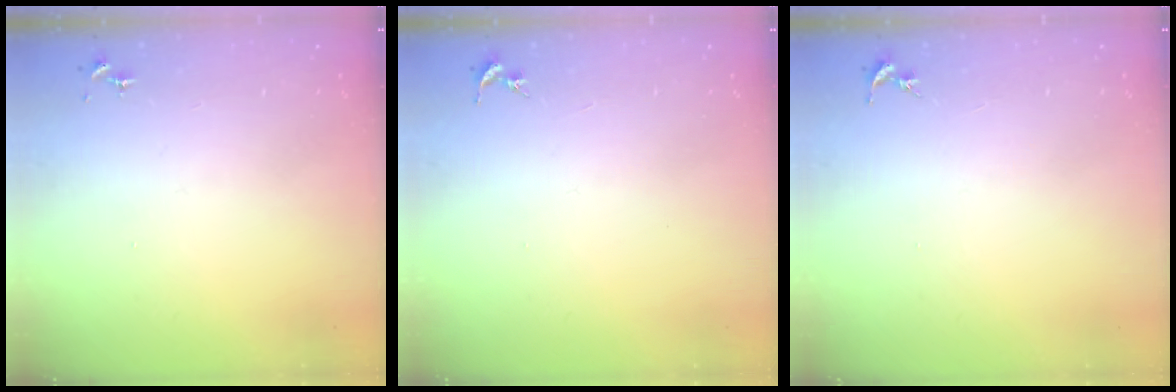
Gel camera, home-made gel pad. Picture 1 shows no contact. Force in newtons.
{"total": 0.0}
{"total": 0.0}